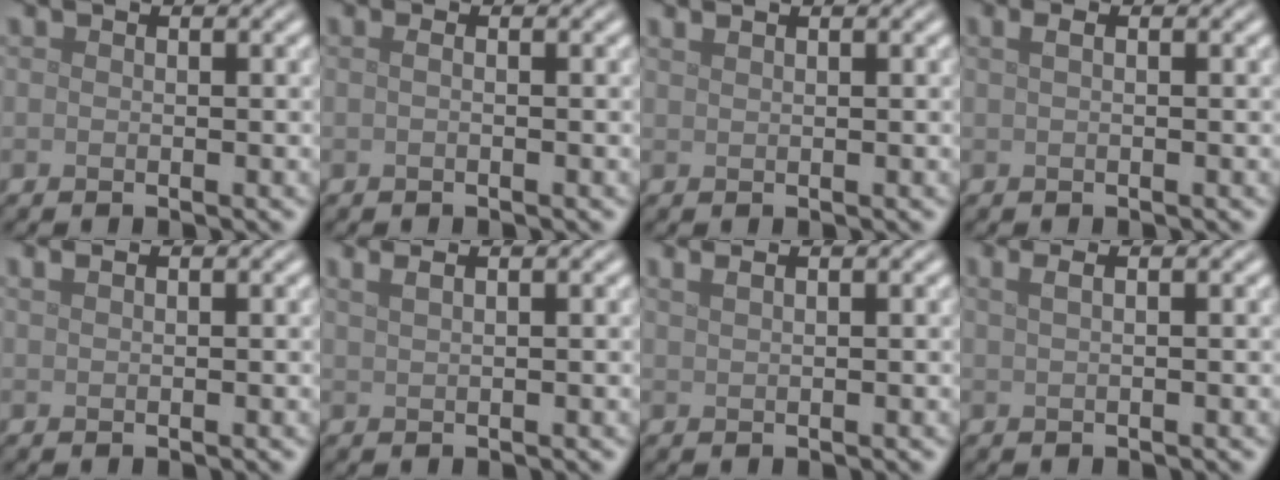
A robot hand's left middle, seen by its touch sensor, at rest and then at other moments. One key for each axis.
{"total": 0.7, "fx": 0.0, "fy": 0.3, "fz": 0.6, "tx": -0.011, "ty": -0.002, "tz": -0.003}
{"total": 0.8, "fx": 0.7, "fy": 0.2, "fz": 0.4, "tx": -0.005, "ty": 0.000, "tz": 0.010}
{"total": 1.1, "fx": 0.4, "fy": 0.4, "fz": 0.9, "tx": -0.018, "ty": 0.007, "tz": 0.005}
{"total": 0.8, "fx": 0.6, "fy": 0.2, "fz": 0.4, "tx": -0.010, "ty": 0.004, "tz": 0.012}
{"total": 2.5, "fx": 1.6, "fy": 1.1, "fz": 1.6, "tx": -0.011, "ty": 0.004, "tz": 0.004}
{"total": 1.9, "fx": 1.3, "fy": 0.8, "fz": 1.2, "tx": -0.008, "ty": -0.001, "tz": 0.009}
{"total": 2.7, "fx": 1.3, "fy": 1.3, "fz": 1.9, "tx": -0.015, "ty": 0.007, "tz": -0.003}